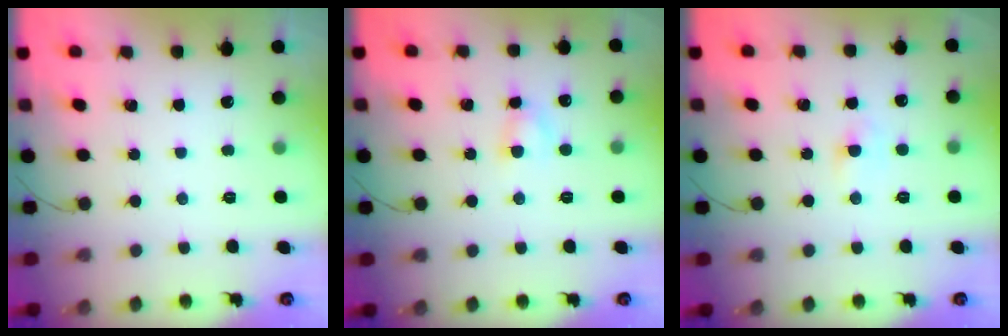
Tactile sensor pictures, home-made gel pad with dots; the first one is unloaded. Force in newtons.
{"total": 3.0, "press": 2.8, "slide": 0.9}
{"total": 2.8, "press": 2.5, "slide": 1.2}